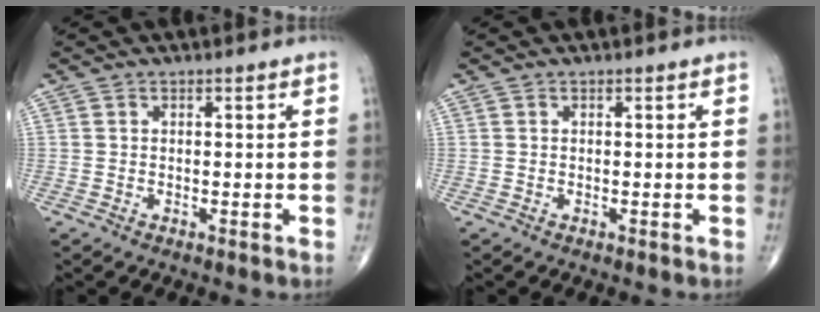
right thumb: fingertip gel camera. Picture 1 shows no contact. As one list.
[{"total": 0.0}]